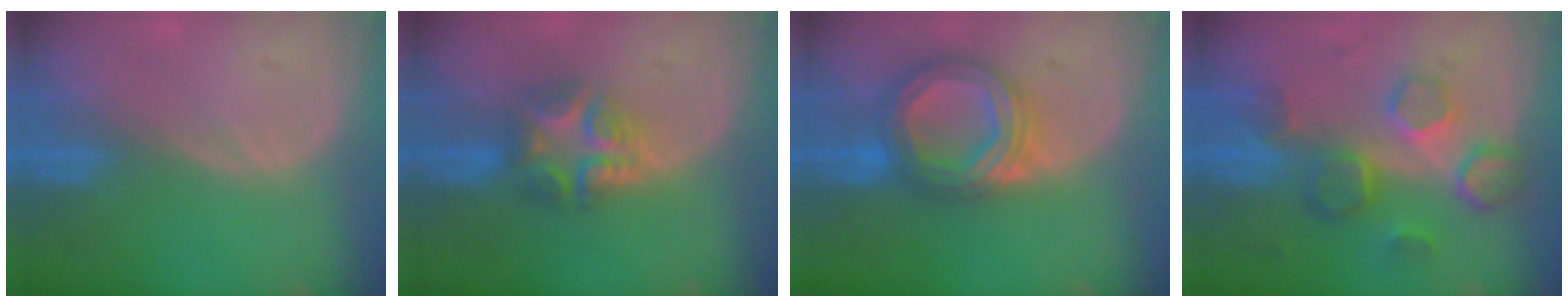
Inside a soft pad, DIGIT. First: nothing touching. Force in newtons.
{"total": 7.1, "press": 6.3, "slide": 3.2}
{"total": 8.6, "press": 8.6, "slide": 0.7}
{"total": 8.7, "press": 8.0, "slide": 3.5}